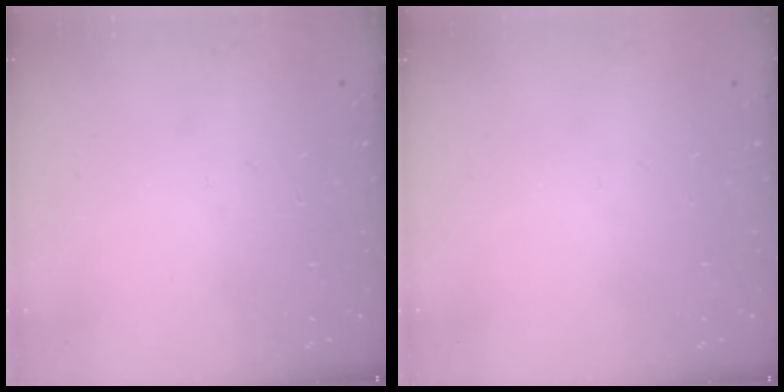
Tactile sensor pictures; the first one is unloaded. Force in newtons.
{"total": 0.0}